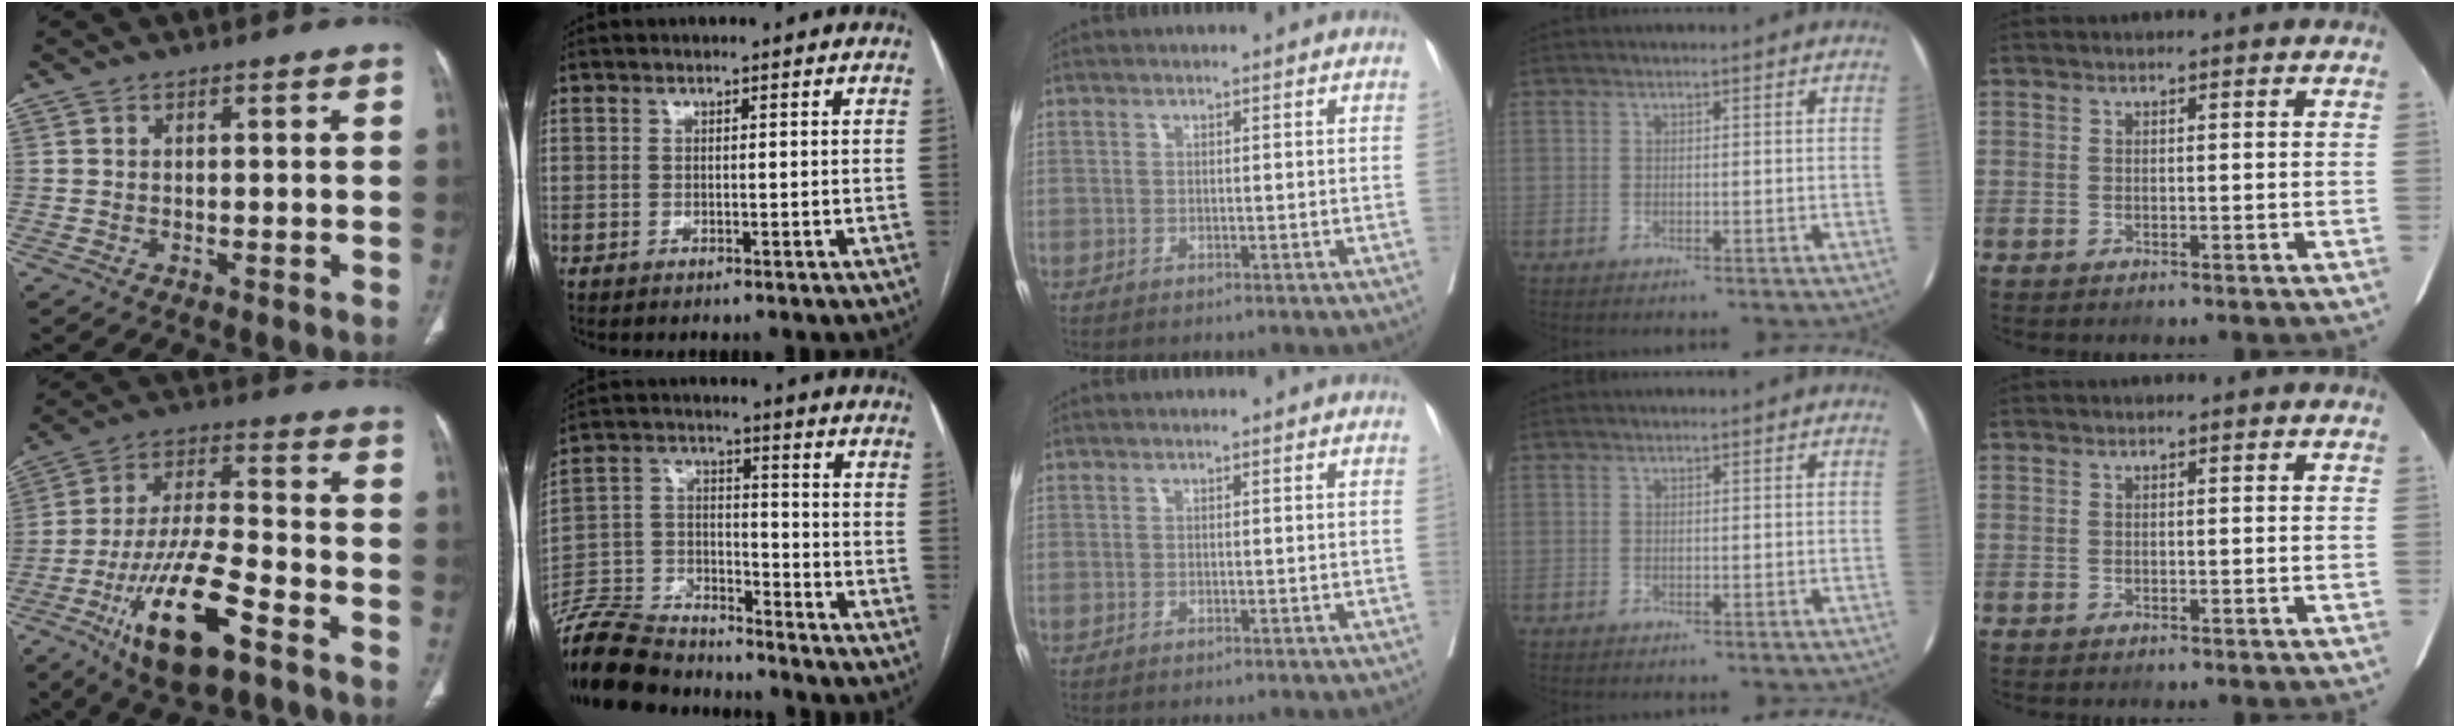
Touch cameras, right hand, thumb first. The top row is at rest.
{"thumb": {"total": 18.4, "force": [-9.1, 6.2, 14.8], "torque": [-0.267, 0.045, -0.151]}, "index": {"total": 15.2, "force": [-14.1, 4.1, 3.6], "torque": [-0.074, 0.017, -0.251]}}